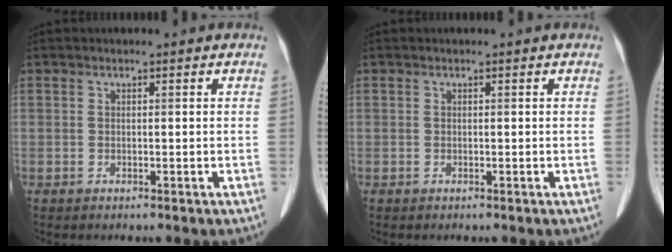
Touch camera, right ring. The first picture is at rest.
{"total": 0.0}